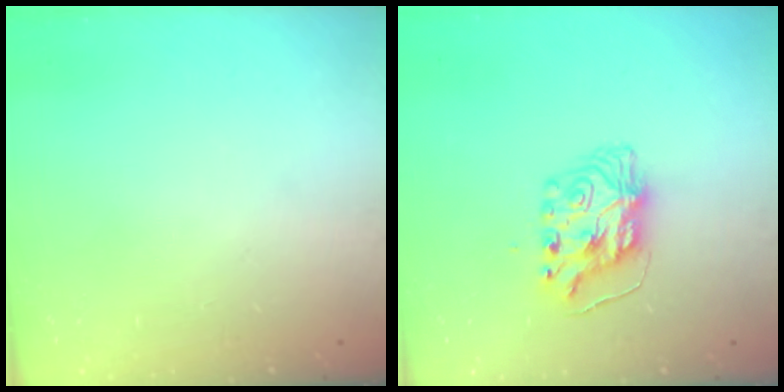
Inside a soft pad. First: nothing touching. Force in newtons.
{"total": 9.3, "press": 9.3, "slide": 0.9}